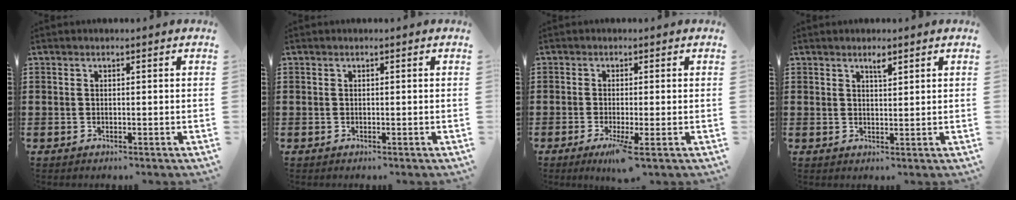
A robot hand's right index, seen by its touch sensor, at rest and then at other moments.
{"total": 0.0}
{"total": 3.2, "force": [-1.5, 0.0, 2.9], "torque": [-0.063, -0.017, -0.026]}
{"total": 1.7, "force": [1.3, 0.4, 1.1], "torque": [-0.016, -0.001, 0.020]}